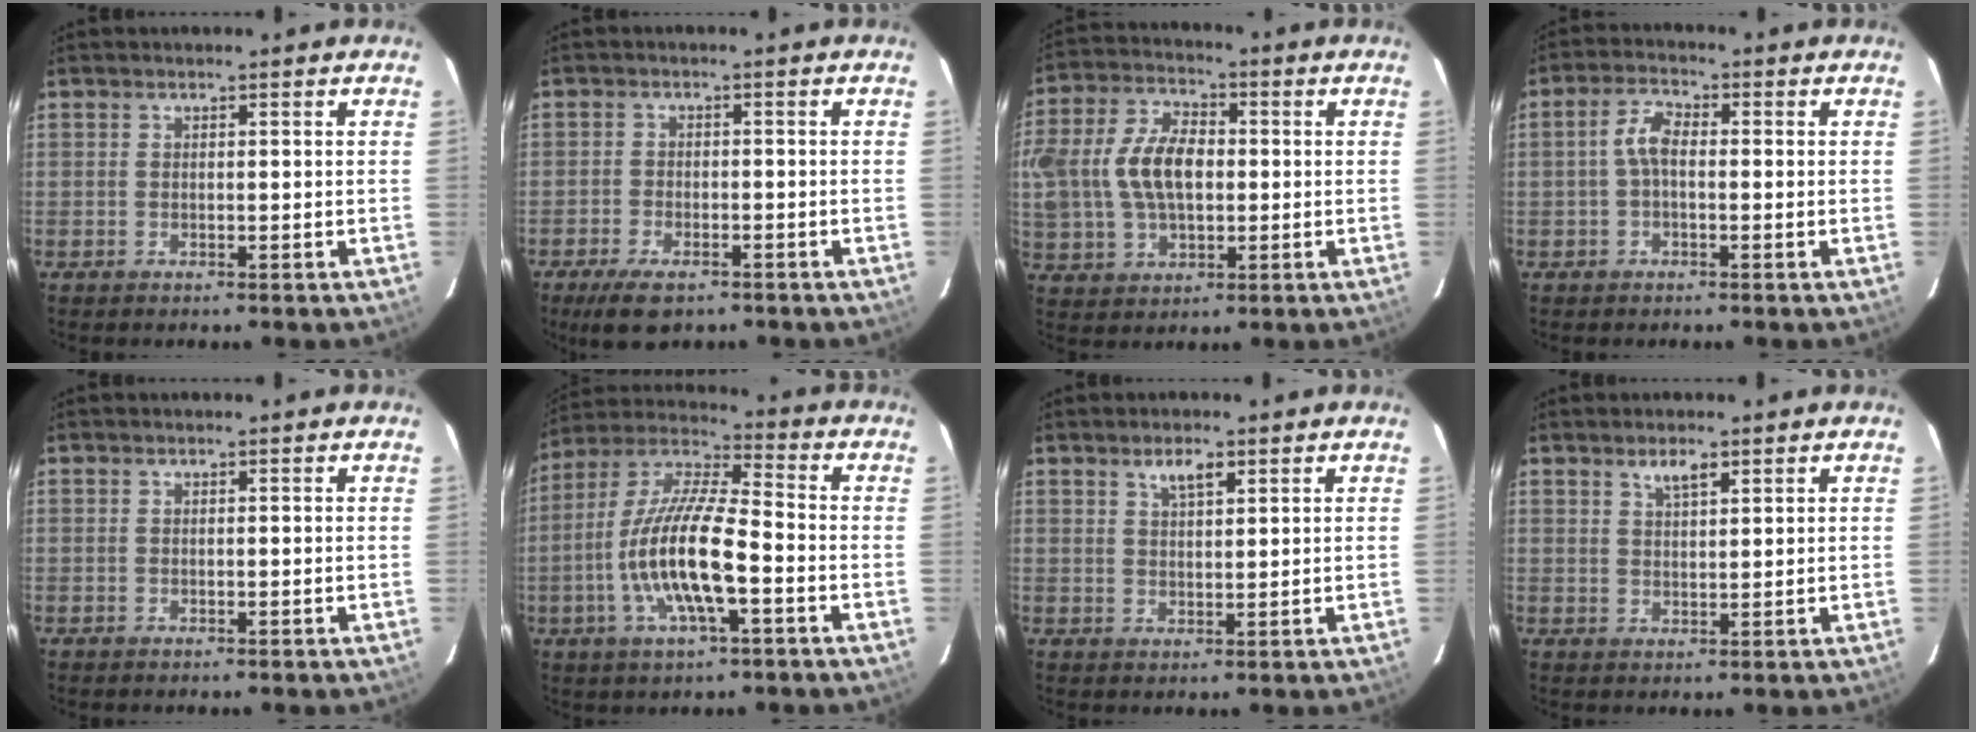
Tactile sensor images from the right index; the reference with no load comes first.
{"total": 7.3, "force": [-5.1, 3.1, 4.1], "torque": [-0.101, -0.015, -0.086]}
{"total": 16.8, "force": [0.6, 10.9, 12.8], "torque": [-0.287, 0.019, 0.016]}
{"total": 3.9, "force": [-0.4, 1.9, 3.4], "torque": [-0.072, 0.015, -0.009]}
{"total": 0.0}
{"total": 15.5, "force": [-4.5, 3.9, 14.4], "torque": [-0.286, -0.006, -0.089]}
{"total": 3.5, "force": [2.2, 1.2, 2.4], "torque": [-0.041, 0.006, 0.039]}
{"total": 3.1, "force": [2.1, 1.0, 2.0], "torque": [-0.033, 0.005, 0.038]}